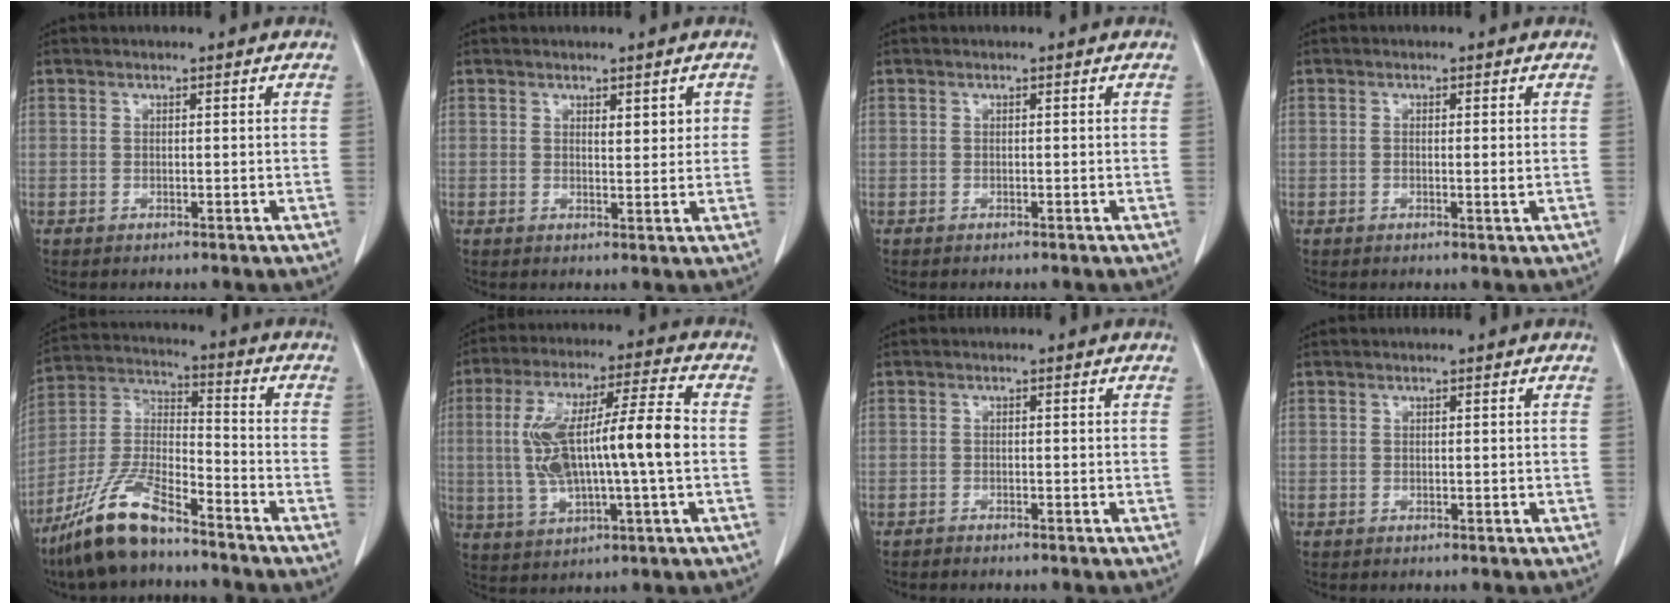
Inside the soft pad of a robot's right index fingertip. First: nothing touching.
{"total": 2.5, "force": [1.0, 1.1, 2.0], "torque": [-0.026, -0.001, 0.017]}
{"total": 0.0}
{"total": 1.7, "force": [-0.1, 0.2, 1.7], "torque": [-0.030, -0.004, -0.002]}
{"total": 12.8, "force": [-9.7, 3.0, 7.9], "torque": [-0.169, -0.004, -0.185]}
{"total": 15.0, "force": [0.0, 2.1, 14.8], "torque": [-0.283, 0.022, 0.002]}
{"total": 1.5, "force": [-1.4, 0.2, 0.6], "torque": [-0.012, -0.002, -0.018]}
{"total": 0.0}